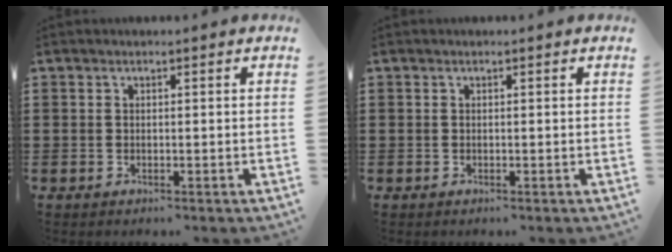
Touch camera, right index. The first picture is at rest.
{"total": 0.0}